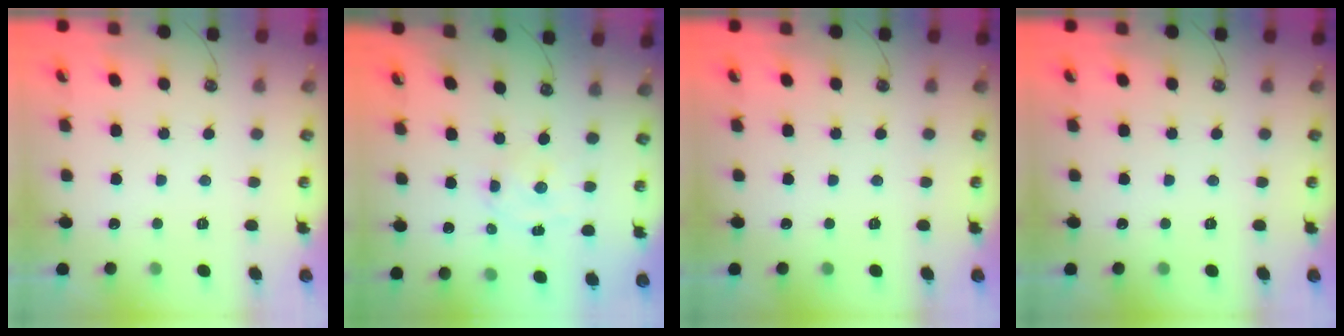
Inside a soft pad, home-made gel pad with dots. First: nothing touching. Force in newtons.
{"total": 2.6, "press": 2.6, "slide": 0.6}
{"total": 0.0}
{"total": 0.0}